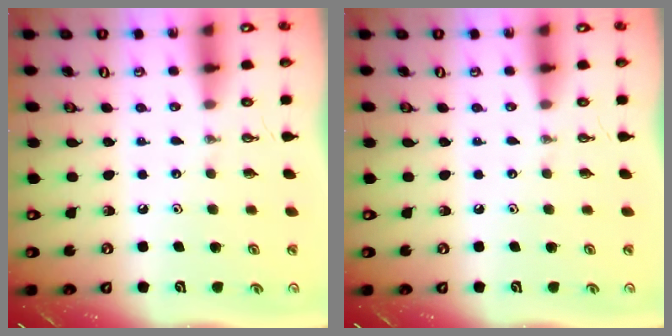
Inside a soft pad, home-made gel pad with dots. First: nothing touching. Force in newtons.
{"total": 0.0}